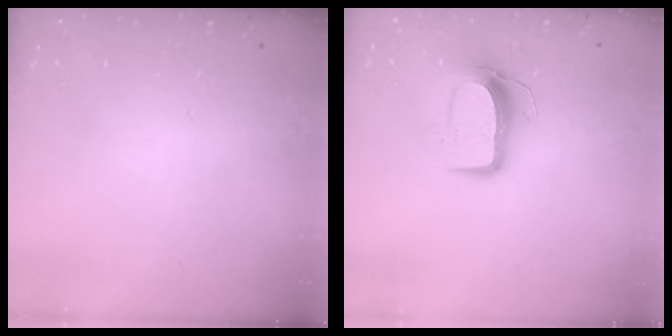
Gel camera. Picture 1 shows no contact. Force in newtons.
{"total": 9.7, "press": 9.7, "slide": 0.6}